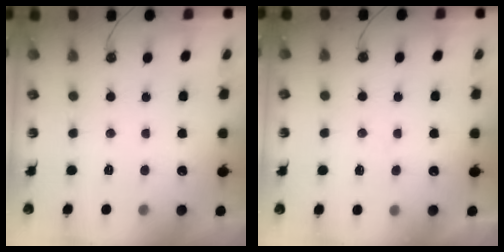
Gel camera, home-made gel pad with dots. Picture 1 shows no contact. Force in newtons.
{"total": 4.5, "press": 4.5, "slide": 0.5}